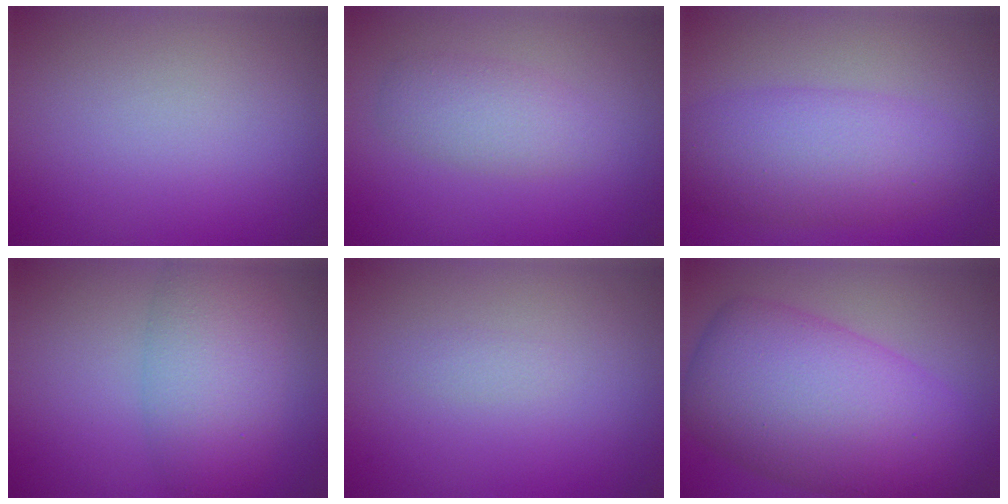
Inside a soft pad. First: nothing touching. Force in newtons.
{"total": 2.5, "press": 2.5, "slide": 0.0}
{"total": 6.0, "press": 6.0, "slide": 0.1}
{"total": 5.5, "press": 5.5, "slide": 0.4}
{"total": 0.6, "press": 0.6, "slide": 0.0}
{"total": 11.7, "press": 11.7, "slide": 0.3}